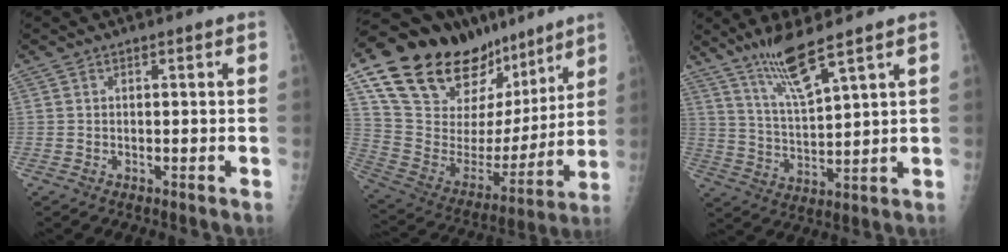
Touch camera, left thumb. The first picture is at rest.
{"total": 30.3, "force": [19.0, 15.4, 17.9], "torque": [-0.257, -0.030, 0.326]}
{"total": 9.2, "force": [6.7, 0.6, 6.3], "torque": [-0.124, -0.046, 0.141]}